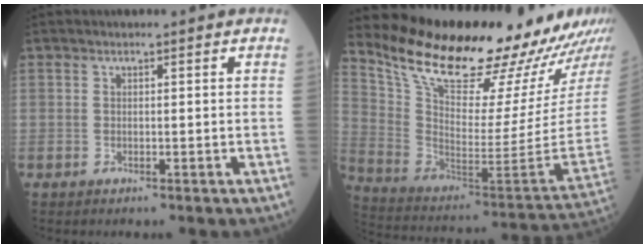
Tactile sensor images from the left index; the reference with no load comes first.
{"total": 28.2, "force": [24.5, 2.2, 13.9], "torque": [-0.240, -0.102, 0.360]}